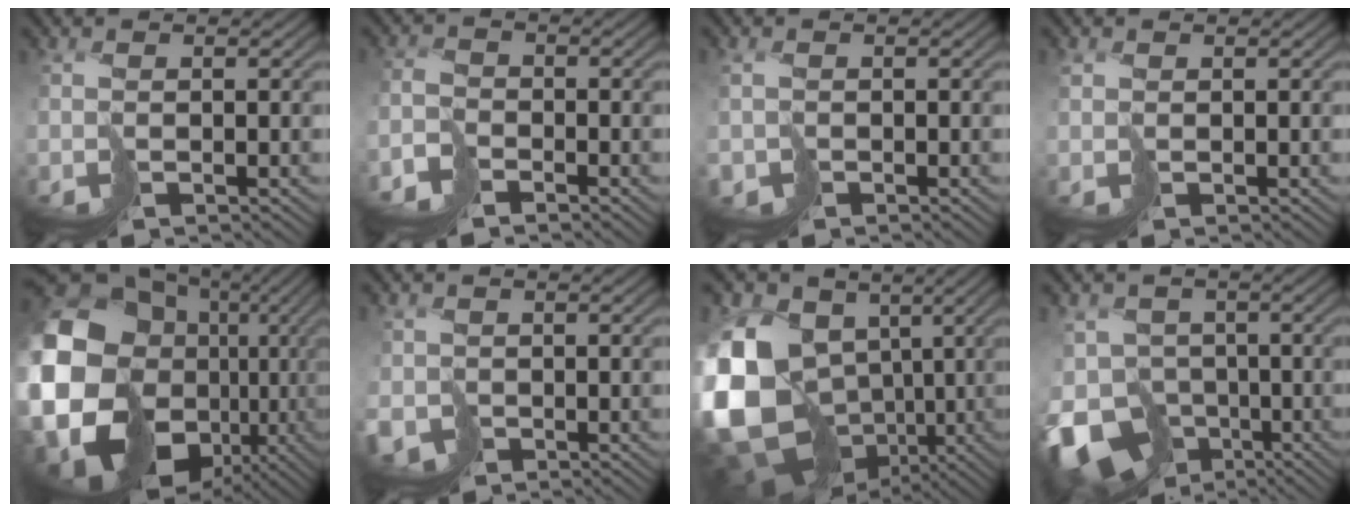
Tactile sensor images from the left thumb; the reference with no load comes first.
{"total": 2.6, "force": [-2.5, 0.7, 0.0], "torque": [0.012, 0.002, -0.058]}
{"total": 1.0, "force": [-0.4, 0.9, 0.2], "torque": [-0.001, -0.004, -0.010]}
{"total": 0.9, "force": [0.6, 0.7, 0.2], "torque": [-0.003, -0.002, 0.011]}
{"total": 23.3, "force": [-1.3, 20.3, 11.4], "torque": [-0.285, -0.052, -0.034]}
{"total": 2.3, "force": [-0.9, 2.0, 0.7], "torque": [-0.011, -0.012, -0.014]}
{"total": 20.0, "force": [-1.6, 17.1, 10.2], "torque": [-0.249, -0.035, -0.038]}
{"total": 12.0, "force": [-6.0, 8.7, 5.7], "torque": [-0.143, -0.030, -0.100]}